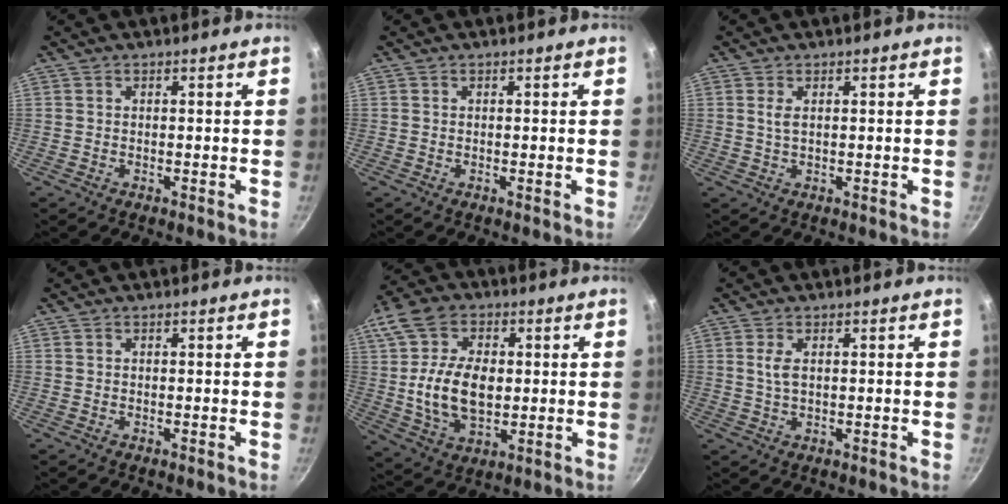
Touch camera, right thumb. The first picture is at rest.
{"total": 0.0}
{"total": 1.8, "force": [0.6, 0.8, 1.5], "torque": [-0.031, -0.003, 0.012]}
{"total": 0.0}
{"total": 16.3, "force": [1.0, 10.8, 12.2], "torque": [-0.221, 0.005, 0.016]}
{"total": 2.7, "force": [0.7, 1.3, 2.2], "torque": [-0.043, -0.002, 0.014]}